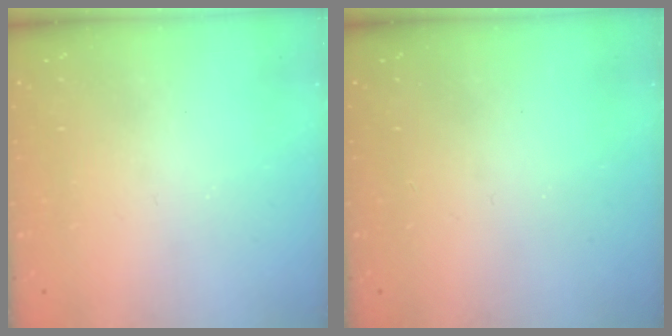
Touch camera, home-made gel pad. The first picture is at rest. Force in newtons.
{"total": 0.0}